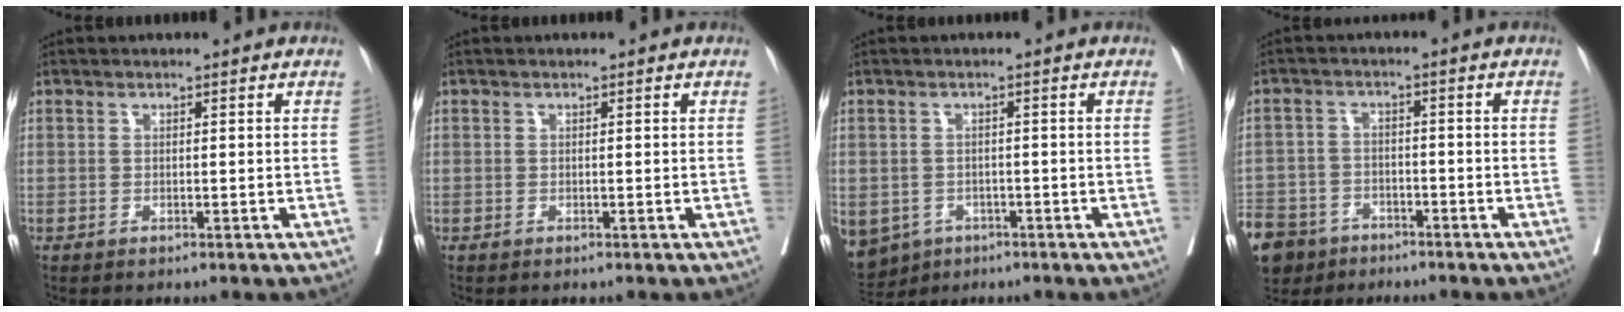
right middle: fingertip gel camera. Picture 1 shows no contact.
{"total": 0.0}
{"total": 10.8, "force": [-5.6, 8.6, 3.5], "torque": [-0.104, -0.007, -0.070]}
{"total": 15.0, "force": [-9.5, 10.4, 5.0], "torque": [-0.164, -0.007, -0.154]}